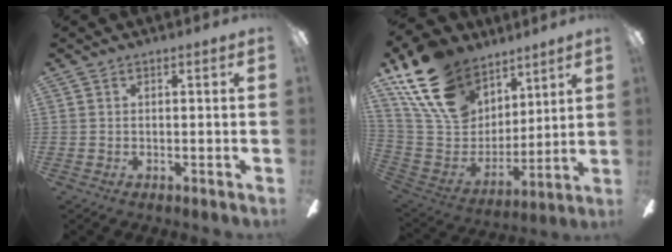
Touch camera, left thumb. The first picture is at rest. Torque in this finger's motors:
{"motor_torque": [1.25, 1.25, 1.40, -1.37, 0.32]}